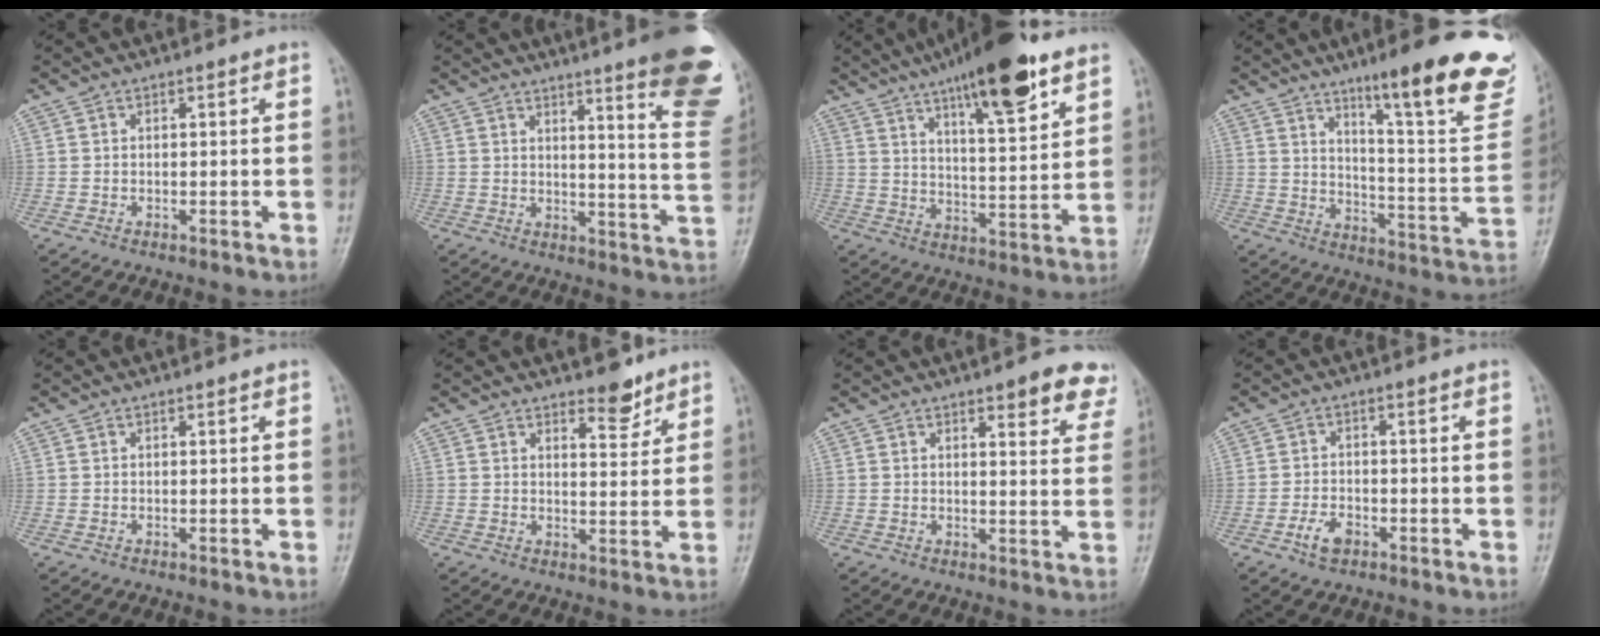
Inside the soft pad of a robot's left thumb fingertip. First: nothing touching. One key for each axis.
{"total": 19.1, "fx": 12.3, "fy": 2.6, "fz": 14.4, "tx": -0.150, "ty": -0.079, "tz": 0.143}
{"total": 17.9, "fx": 11.3, "fy": 4.4, "fz": 13.1, "tx": -0.178, "ty": -0.050, "tz": 0.179}
{"total": 23.6, "fx": 15.2, "fy": 3.8, "fz": 17.7, "tx": -0.210, "ty": -0.077, "tz": 0.218}
{"total": 0.0}
{"total": 4.8, "fx": 3.8, "fy": 1.9, "fz": 2.2, "tx": -0.009, "ty": -0.029, "tz": 0.057}
{"total": 8.1, "fx": 5.4, "fy": 2.6, "fz": 5.4, "tx": -0.036, "ty": -0.024, "tz": 0.056}
{"total": 3.7, "fx": -2.0, "fy": 2.1, "fz": 2.3, "tx": -0.040, "ty": 0.012, "tz": -0.036}